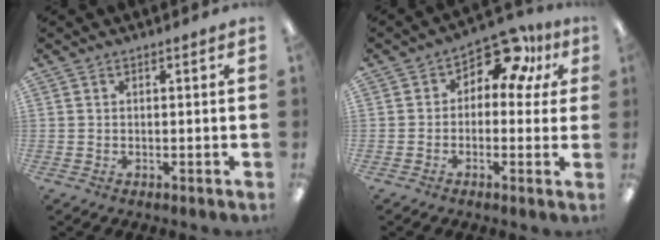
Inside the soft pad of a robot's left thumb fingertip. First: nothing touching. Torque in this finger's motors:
{"motor_torque": [-0.26, 0.54, 0.54, 0.18, 0.04]}